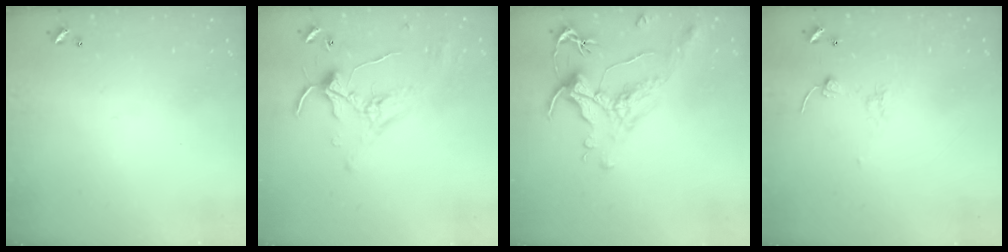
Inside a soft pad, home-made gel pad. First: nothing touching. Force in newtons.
{"total": 1.0, "press": 0.5, "slide": 0.8}
{"total": 1.7, "press": 1.1, "slide": 1.3}
{"total": 1.7, "press": 1.5, "slide": 0.7}